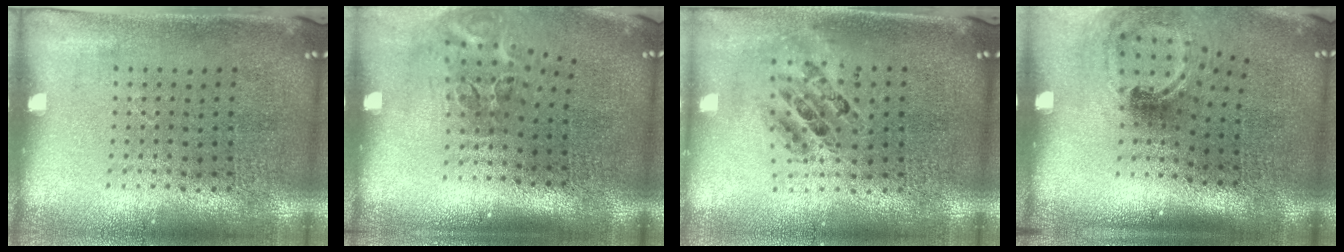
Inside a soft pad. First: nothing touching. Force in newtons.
{"total": 2.1, "press": 1.2, "slide": 1.7}
{"total": 0.7, "press": 0.7, "slide": 0.0}
{"total": 1.6, "press": 1.1, "slide": 1.2}